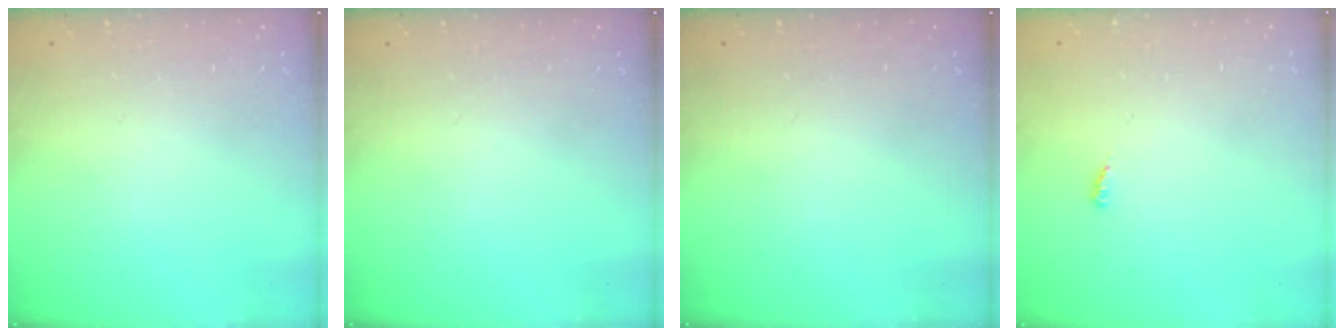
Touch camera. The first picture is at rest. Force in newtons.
{"total": 0.0}
{"total": 0.0}
{"total": 2.6, "press": 2.6, "slide": 0.3}